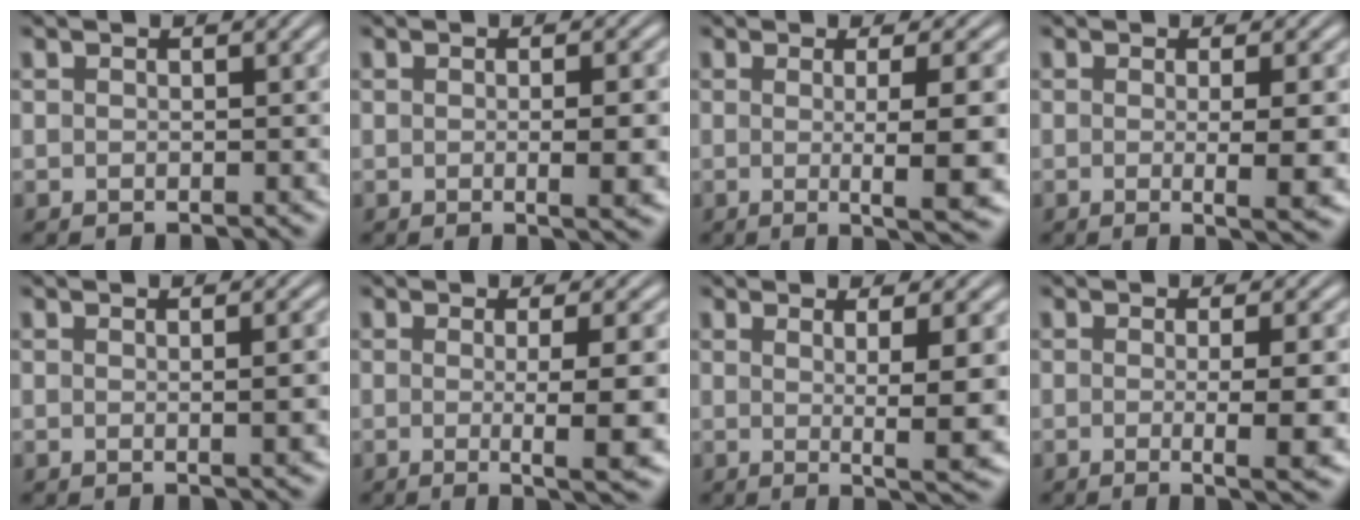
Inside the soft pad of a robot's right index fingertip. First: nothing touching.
{"total": 2.7, "force": [-0.3, -0.1, 2.7], "torque": [-0.038, 0.001, -0.007]}
{"total": 6.8, "force": [-1.5, 0.3, 6.6], "torque": [-0.085, -0.007, -0.022]}
{"total": 4.5, "force": [-0.8, 0.2, 4.4], "torque": [-0.060, -0.006, -0.014]}
{"total": 1.8, "force": [0.0, -0.3, 1.7], "torque": [-0.025, -0.003, 0.001]}
{"total": 5.9, "force": [-1.4, 0.2, 5.8], "torque": [-0.077, -0.008, -0.021]}
{"total": 6.6, "force": [-0.1, 0.5, 6.6], "torque": [-0.082, -0.001, 0.003]}
{"total": 4.9, "force": [-1.3, 0.3, 4.7], "torque": [-0.063, -0.005, -0.022]}